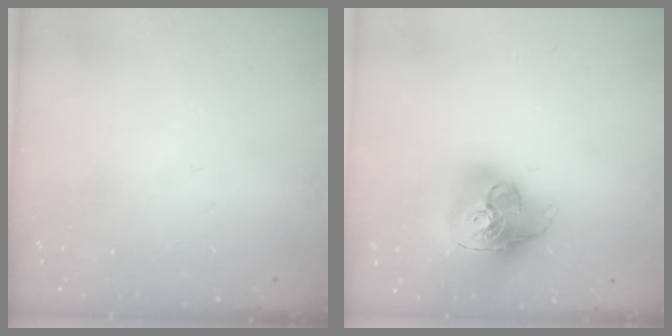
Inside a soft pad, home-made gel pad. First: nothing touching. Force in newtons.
{"total": 20.5, "press": 20.4, "slide": 2.4}